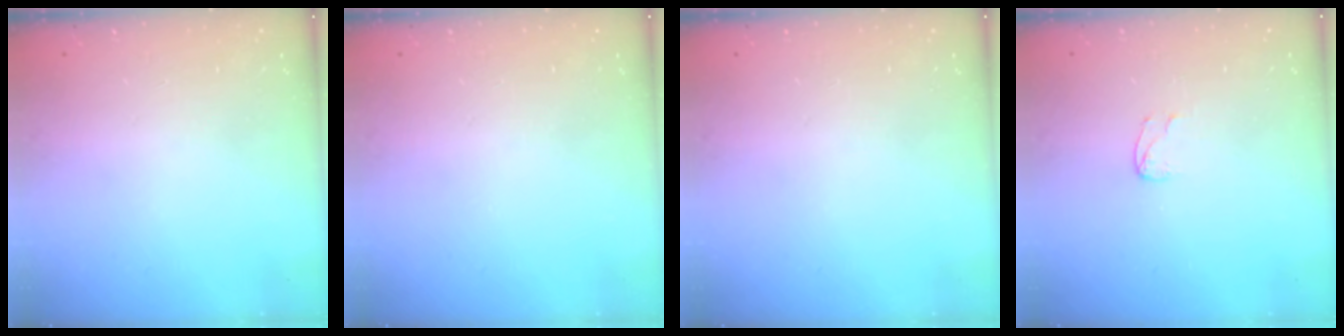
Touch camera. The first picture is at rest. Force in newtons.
{"total": 0.0}
{"total": 0.0}
{"total": 4.0, "press": 4.0, "slide": 0.3}